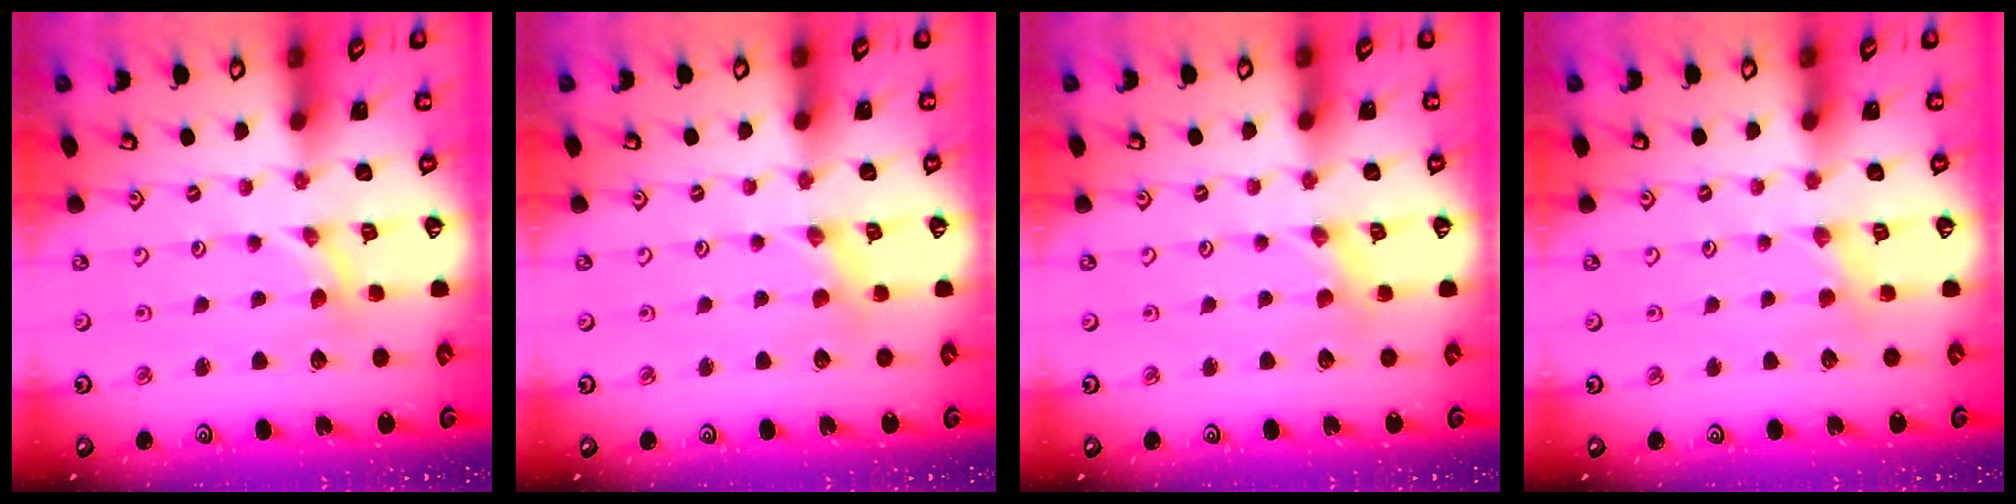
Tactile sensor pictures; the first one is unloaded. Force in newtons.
{"total": 1.0, "press": 0.9, "slide": 0.3}
{"total": 1.0, "press": 0.9, "slide": 0.3}
{"total": 2.2, "press": 2.2, "slide": 0.4}